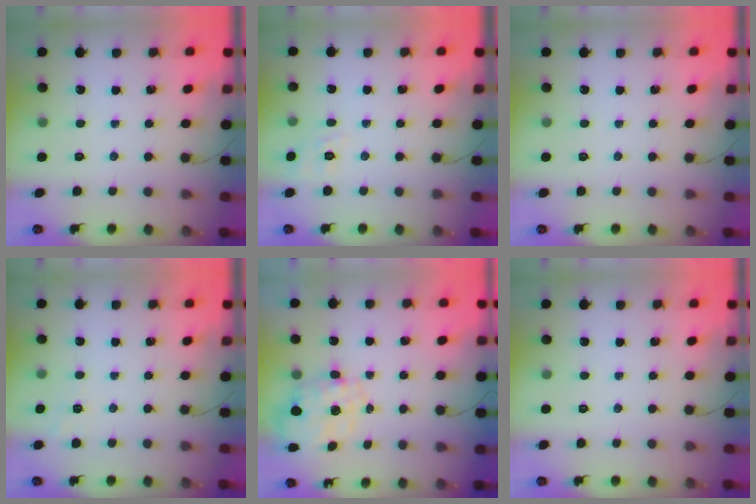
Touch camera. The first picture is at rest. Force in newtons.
{"total": 1.9, "press": 0.5, "slide": 1.8}
{"total": 0.0}
{"total": 2.3, "press": 1.8, "slide": 1.4}
{"total": 2.5, "press": 2.3, "slide": 1.0}
{"total": 0.0}